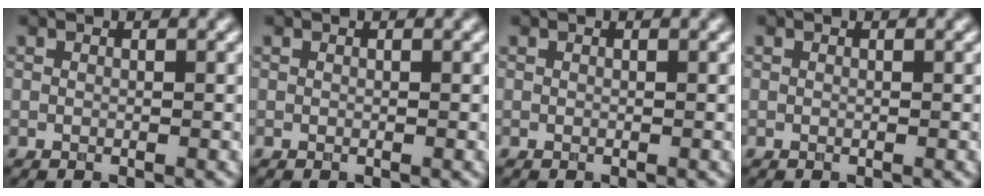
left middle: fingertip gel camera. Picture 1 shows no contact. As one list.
[{"total": 0.0}, {"total": 0.0}, {"total": 0.0}]